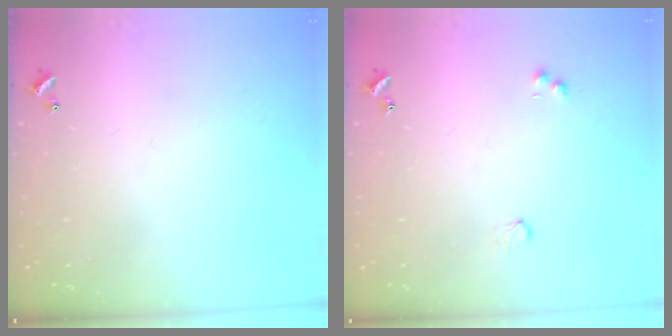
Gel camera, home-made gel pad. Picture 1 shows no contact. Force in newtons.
{"total": 4.5, "press": 4.4, "slide": 0.7}